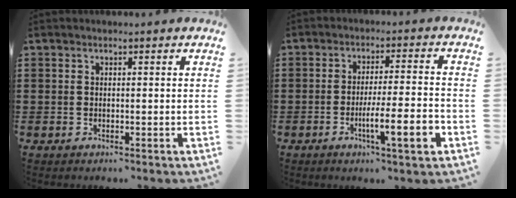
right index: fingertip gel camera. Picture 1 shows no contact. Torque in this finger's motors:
{"motor_torque": [1.30, -0.85, 0.43, 0.14]}